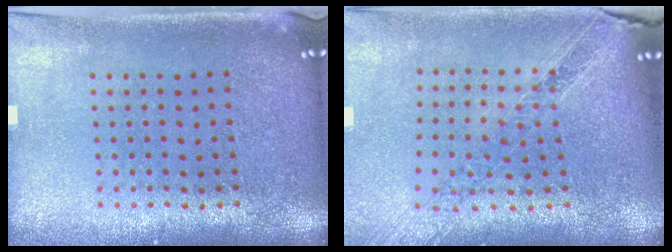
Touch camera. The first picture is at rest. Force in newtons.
{"total": 1.2, "press": 1.2, "slide": 0.1}